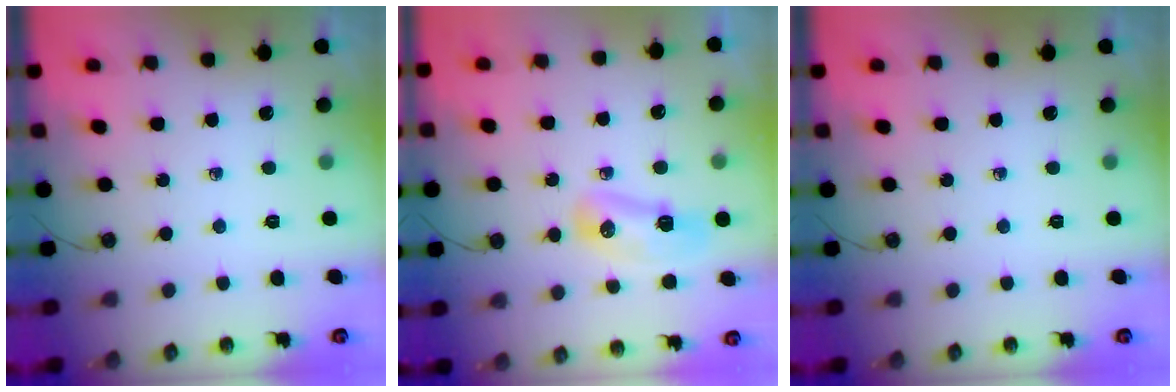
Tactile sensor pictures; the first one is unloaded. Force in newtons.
{"total": 8.6, "press": 8.6, "slide": 1.0}
{"total": 0.0}